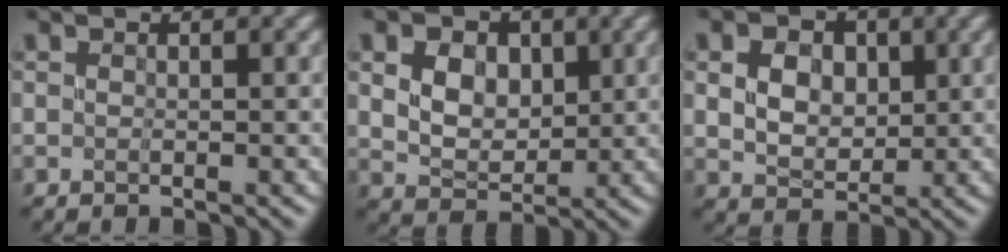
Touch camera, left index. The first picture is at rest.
{"total": 6.9, "force": [2.6, 5.1, 3.9], "torque": [-0.081, 0.022, 0.039]}
{"total": 5.4, "force": [1.6, 4.0, 3.3], "torque": [-0.064, 0.014, 0.018]}